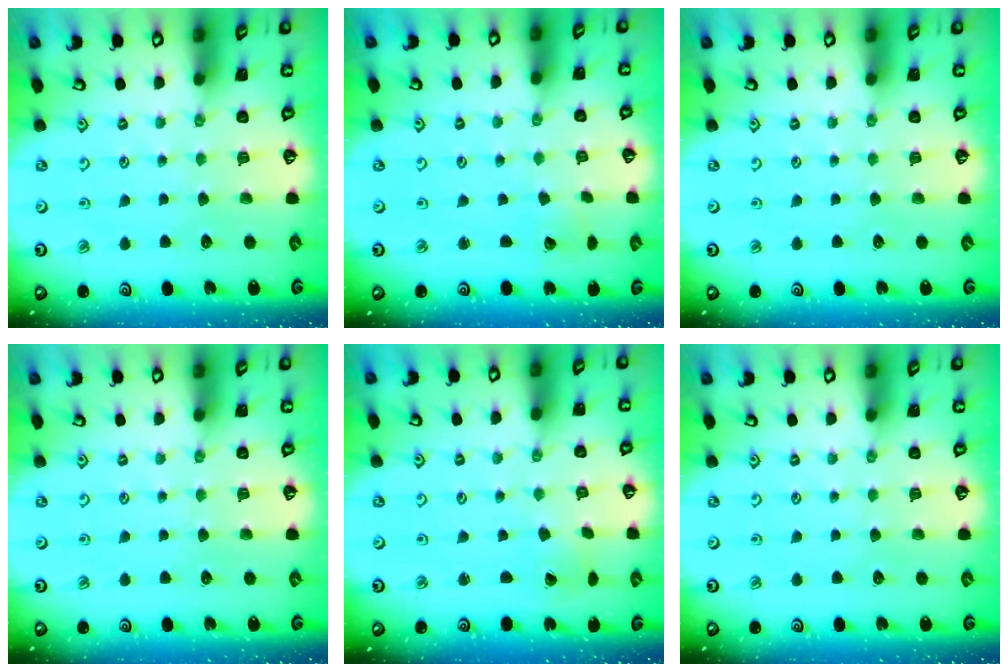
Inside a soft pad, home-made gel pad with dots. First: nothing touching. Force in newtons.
{"total": 2.3, "press": 2.3, "slide": 0.1}
{"total": 0.0}
{"total": 0.0}
{"total": 1.2, "press": 1.2, "slide": 0.1}
{"total": 0.0}